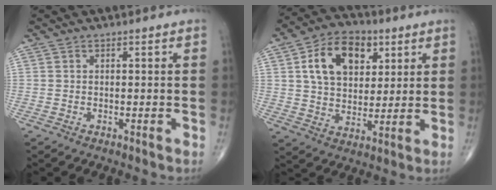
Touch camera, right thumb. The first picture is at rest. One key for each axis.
{"total": 14.5, "fx": 5.1, "fy": 9.7, "fz": 9.5, "tx": -0.129, "ty": -0.008, "tz": 0.087}